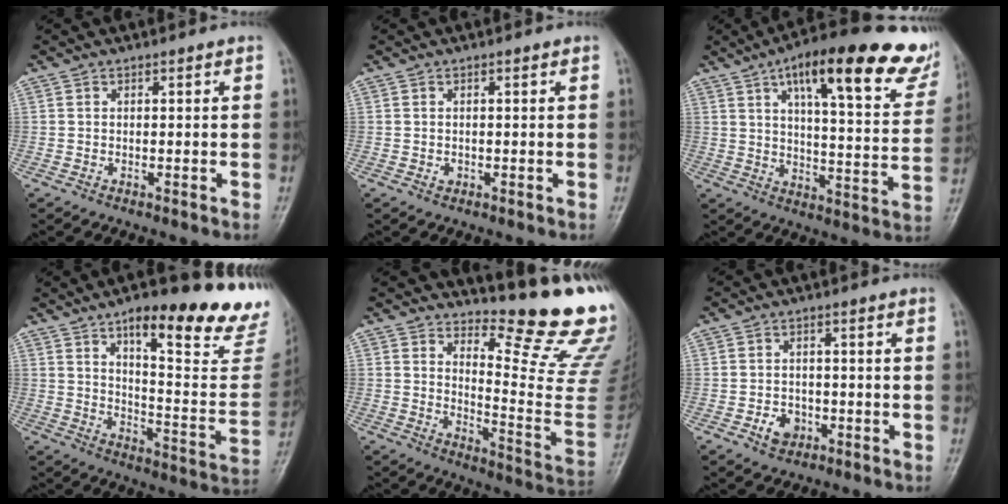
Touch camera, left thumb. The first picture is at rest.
{"total": 0.8, "force": [-0.1, 0.7, 0.4], "torque": [0.000, 0.001, -0.002]}
{"total": 25.8, "force": [15.4, 7.3, 19.3], "torque": [-0.240, -0.034, 0.209]}
{"total": 24.2, "force": [16.7, 5.9, 16.5], "torque": [-0.178, -0.087, 0.225]}
{"total": 17.2, "force": [14.5, 2.2, 8.9], "torque": [-0.086, -0.184, 0.190]}
{"total": 4.1, "force": [-1.6, 3.2, 1.9], "torque": [-0.016, 0.008, -0.024]}